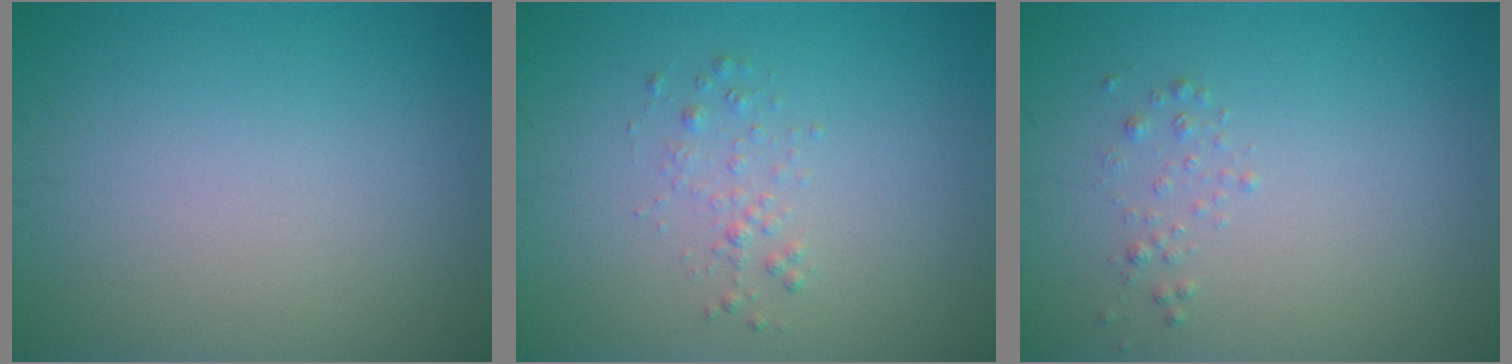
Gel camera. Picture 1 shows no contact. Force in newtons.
{"total": 1.1, "press": 1.1, "slide": 0.1}
{"total": 0.7, "press": 0.7, "slide": 0.0}